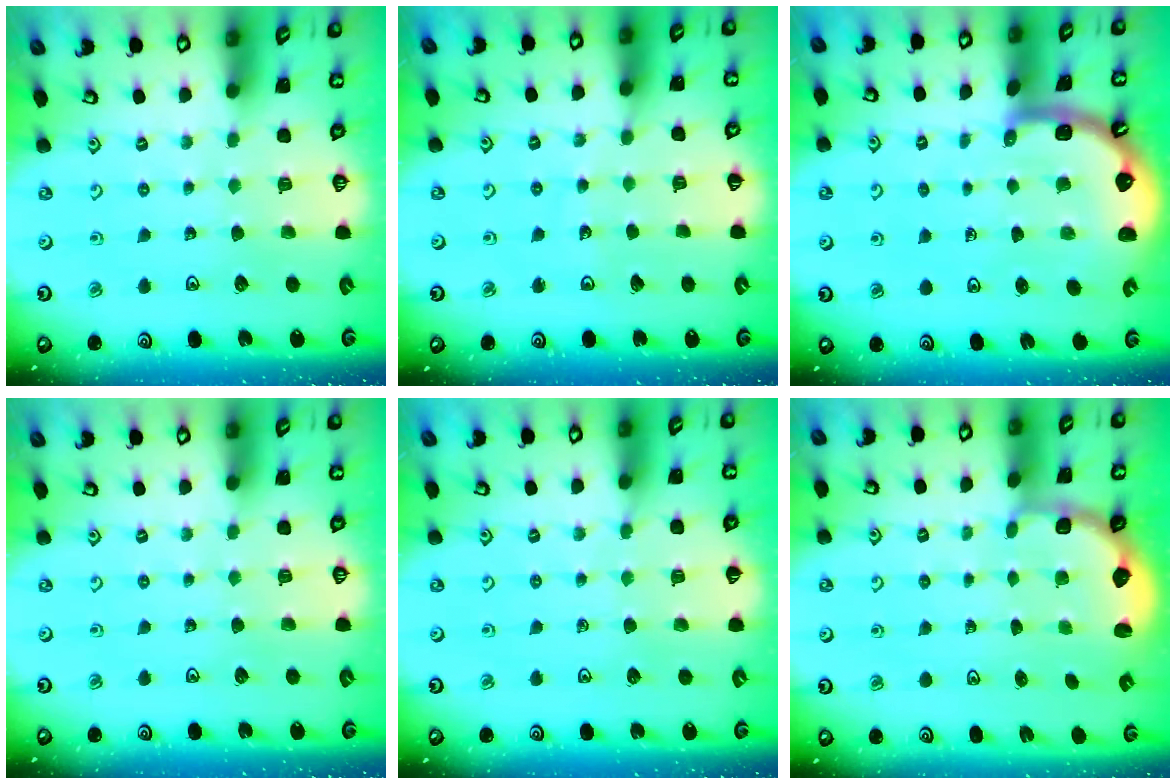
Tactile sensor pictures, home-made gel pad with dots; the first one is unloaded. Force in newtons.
{"total": 3.0, "press": 3.0, "slide": 0.2}
{"total": 4.5, "press": 4.4, "slide": 0.7}
{"total": 0.0}
{"total": 2.7, "press": 2.7, "slide": 0.4}
{"total": 2.9, "press": 2.4, "slide": 1.6}